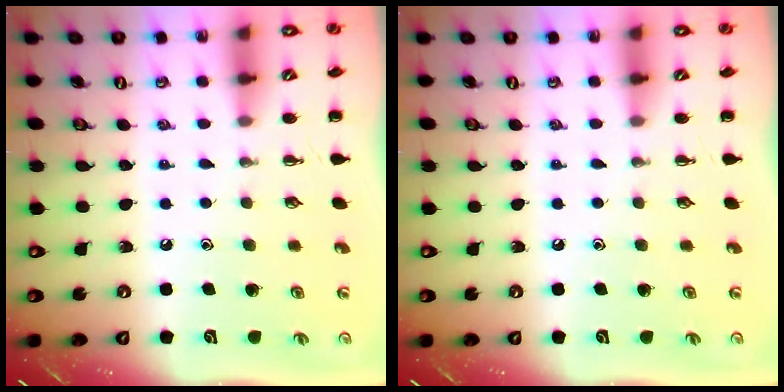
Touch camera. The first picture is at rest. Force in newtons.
{"total": 0.0}